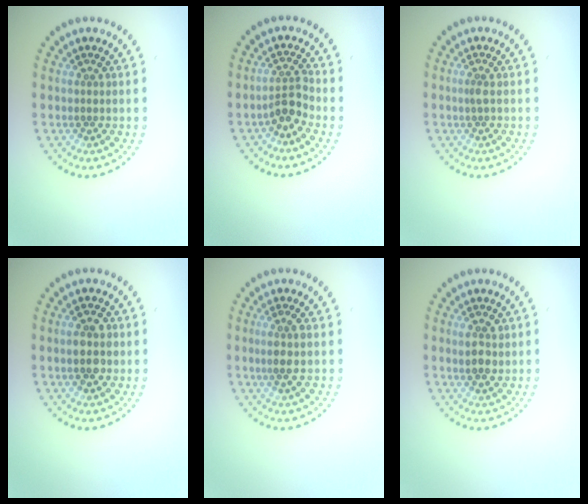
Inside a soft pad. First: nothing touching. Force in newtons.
{"total": 2.3, "press": 1.8, "slide": 1.4}
{"total": 0.8, "press": 0.6, "slide": 0.5}
{"total": 2.7, "press": 2.6, "slide": 0.3}
{"total": 1.9, "press": 1.5, "slide": 1.1}
{"total": 2.0, "press": 1.9, "slide": 0.7}